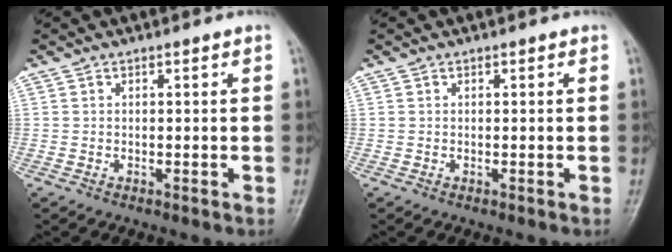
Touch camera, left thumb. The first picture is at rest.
{"total": 0.0}